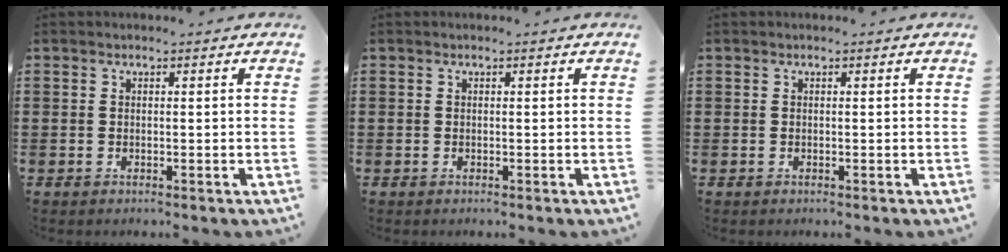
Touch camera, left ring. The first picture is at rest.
{"total": 0.0}
{"total": 0.0}